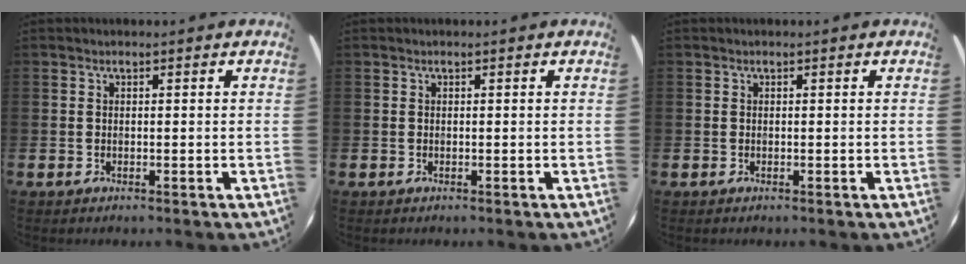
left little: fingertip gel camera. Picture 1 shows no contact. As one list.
[{"total": 0.0}, {"total": 0.0}]